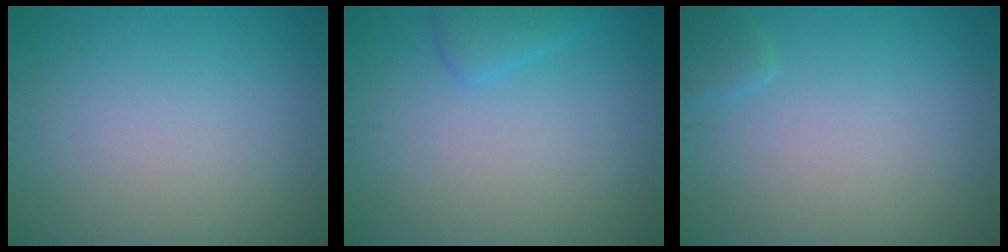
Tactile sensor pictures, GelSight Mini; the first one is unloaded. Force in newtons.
{"total": 1.6, "press": 1.6, "slide": 0.1}
{"total": 1.0, "press": 1.0, "slide": 0.1}